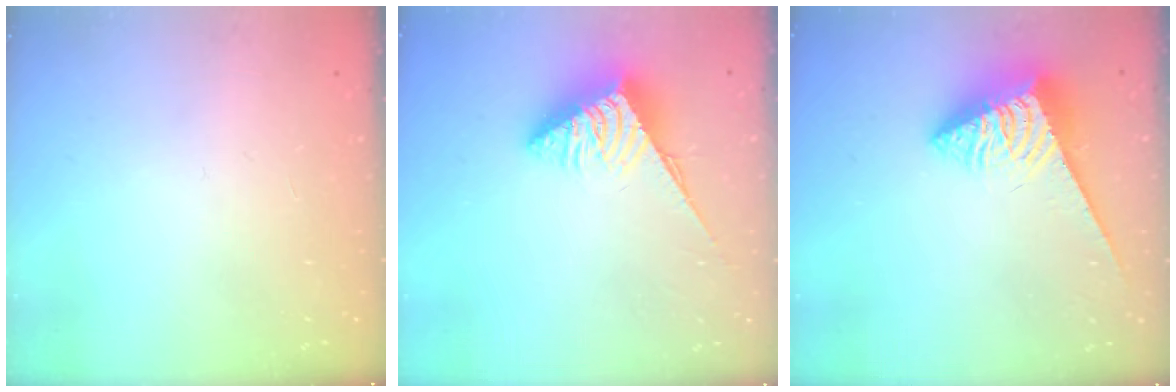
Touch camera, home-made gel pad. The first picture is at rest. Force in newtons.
{"total": 5.8, "press": 5.8, "slide": 0.4}
{"total": 6.4, "press": 6.3, "slide": 0.9}